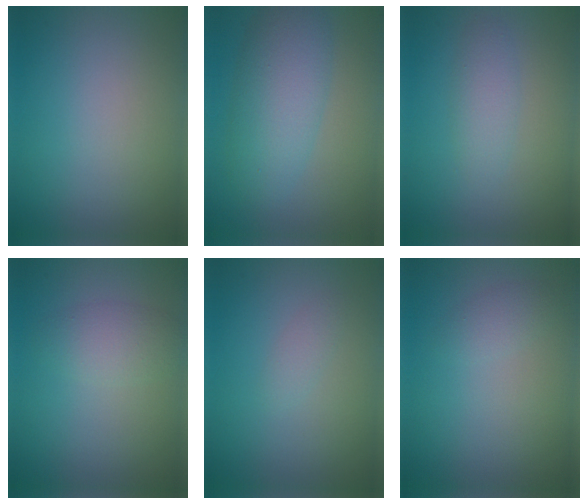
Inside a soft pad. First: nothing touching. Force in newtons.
{"total": 5.9, "press": 5.9, "slide": 0.1}
{"total": 2.0, "press": 2.0, "slide": 0.1}
{"total": 2.4, "press": 2.4, "slide": 0.0}
{"total": 0.9, "press": 0.9, "slide": 0.0}
{"total": 2.3, "press": 2.3, "slide": 0.2}